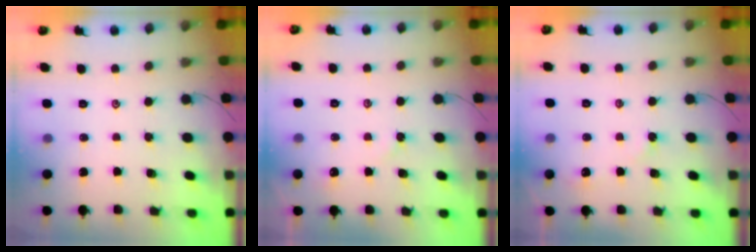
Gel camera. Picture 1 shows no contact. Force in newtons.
{"total": 2.6, "press": 2.5, "slide": 0.3}
{"total": 2.9, "press": 2.8, "slide": 0.3}